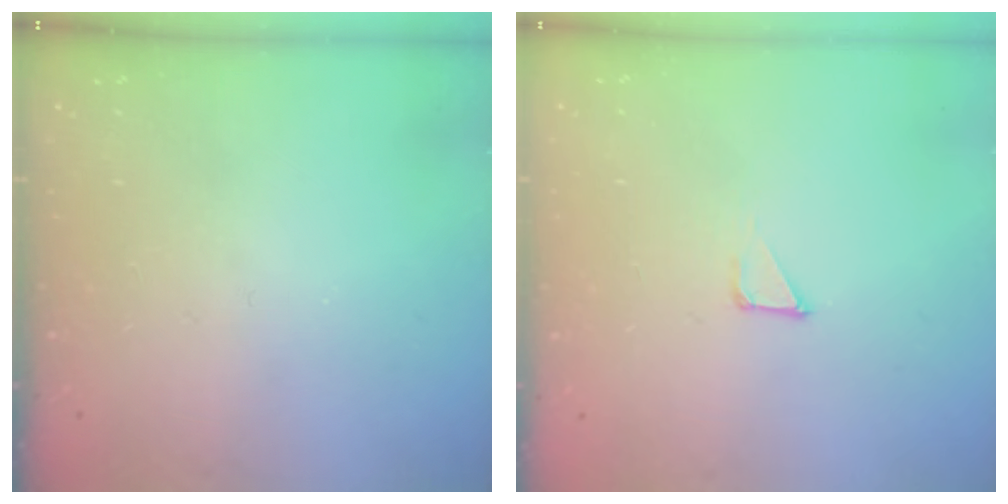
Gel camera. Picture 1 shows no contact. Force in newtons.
{"total": 1.3, "press": 1.3, "slide": 0.0}